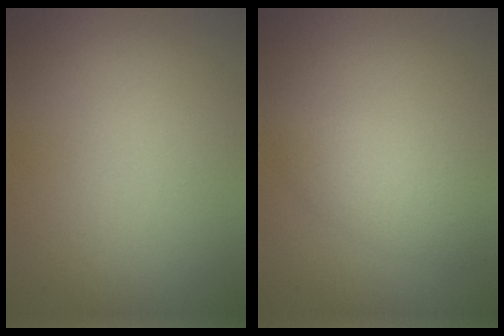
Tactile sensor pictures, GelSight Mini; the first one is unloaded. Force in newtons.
{"total": 3.1, "press": 3.1, "slide": 0.1}